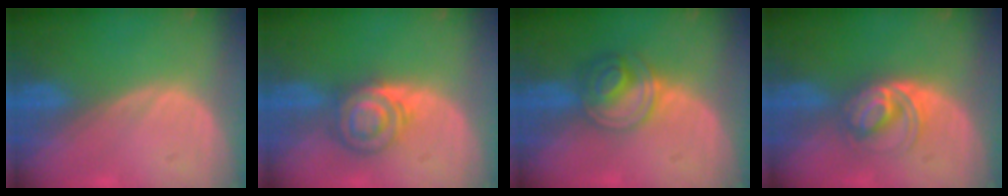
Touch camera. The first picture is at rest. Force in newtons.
{"total": 6.0, "press": 5.8, "slide": 1.2}
{"total": 6.3, "press": 5.5, "slide": 3.1}
{"total": 5.4, "press": 5.3, "slide": 1.1}